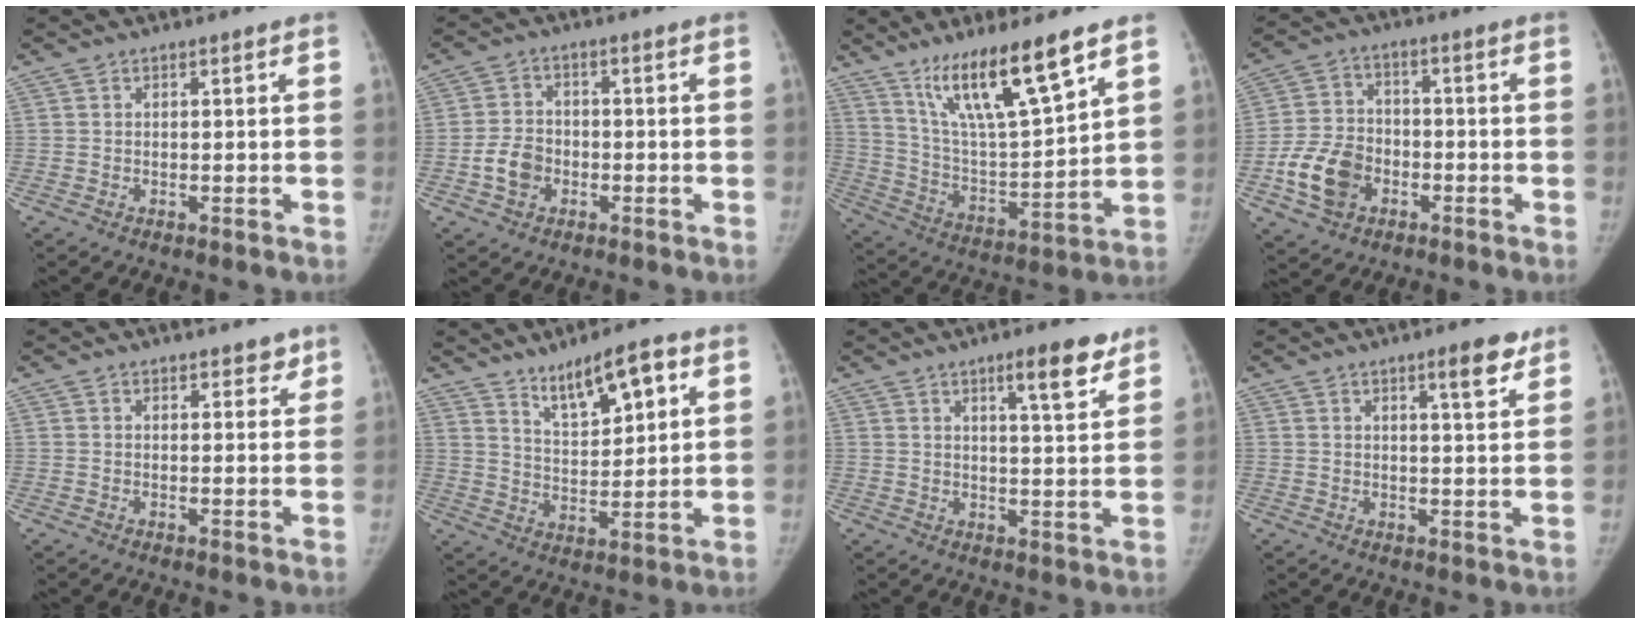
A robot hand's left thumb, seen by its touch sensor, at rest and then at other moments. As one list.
[{"total": 5.6, "force": [-1.9, 4.4, 2.8], "torque": [-0.040, 0.019, -0.037]}, {"total": 17.1, "force": [11.2, 2.7, 12.6], "torque": [-0.211, -0.060, 0.216]}, {"total": 10.6, "force": [-4.0, 7.9, 5.8], "torque": [-0.094, 0.020, -0.075]}, {"total": 2.5, "force": [1.9, 1.4, 0.9], "torque": [0.015, -0.009, 0.019]}, {"total": 10.2, "force": [5.8, 3.4, 7.7], "torque": [-0.110, -0.028, 0.106]}, {"total": 7.6, "force": [4.9, 1.5, 5.6], "torque": [-0.072, -0.030, 0.072]}, {"total": 5.6, "force": [3.6, 1.1, 4.2], "torque": [-0.049, -0.022, 0.049]}]